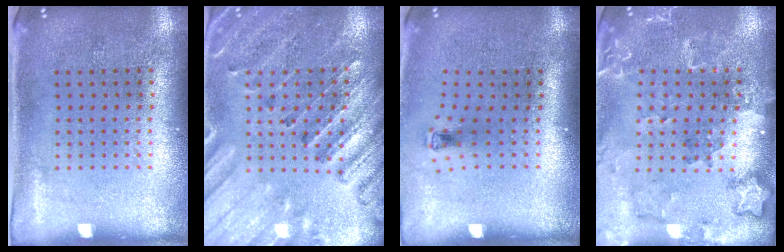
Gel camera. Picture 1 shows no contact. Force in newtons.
{"total": 2.7, "press": 2.6, "slide": 0.8}
{"total": 0.6, "press": 0.3, "slide": 0.6}
{"total": 1.8, "press": 1.7, "slide": 0.3}